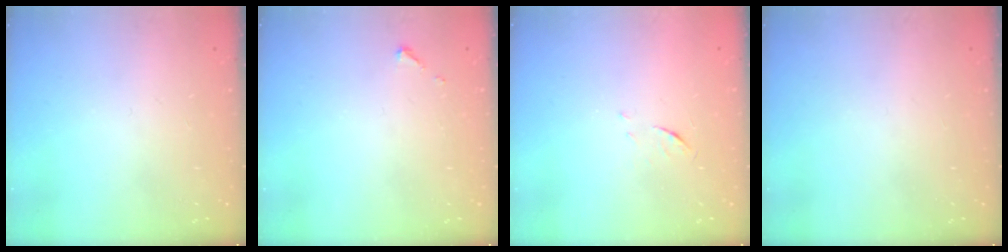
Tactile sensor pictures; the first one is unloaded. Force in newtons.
{"total": 2.6, "press": 2.6, "slide": 0.3}
{"total": 5.0, "press": 4.9, "slide": 0.4}
{"total": 0.0}